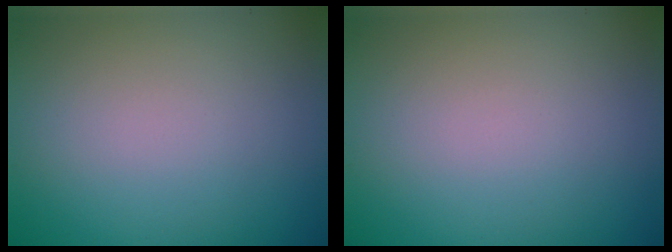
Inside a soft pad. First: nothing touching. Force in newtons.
{"total": 0.0}